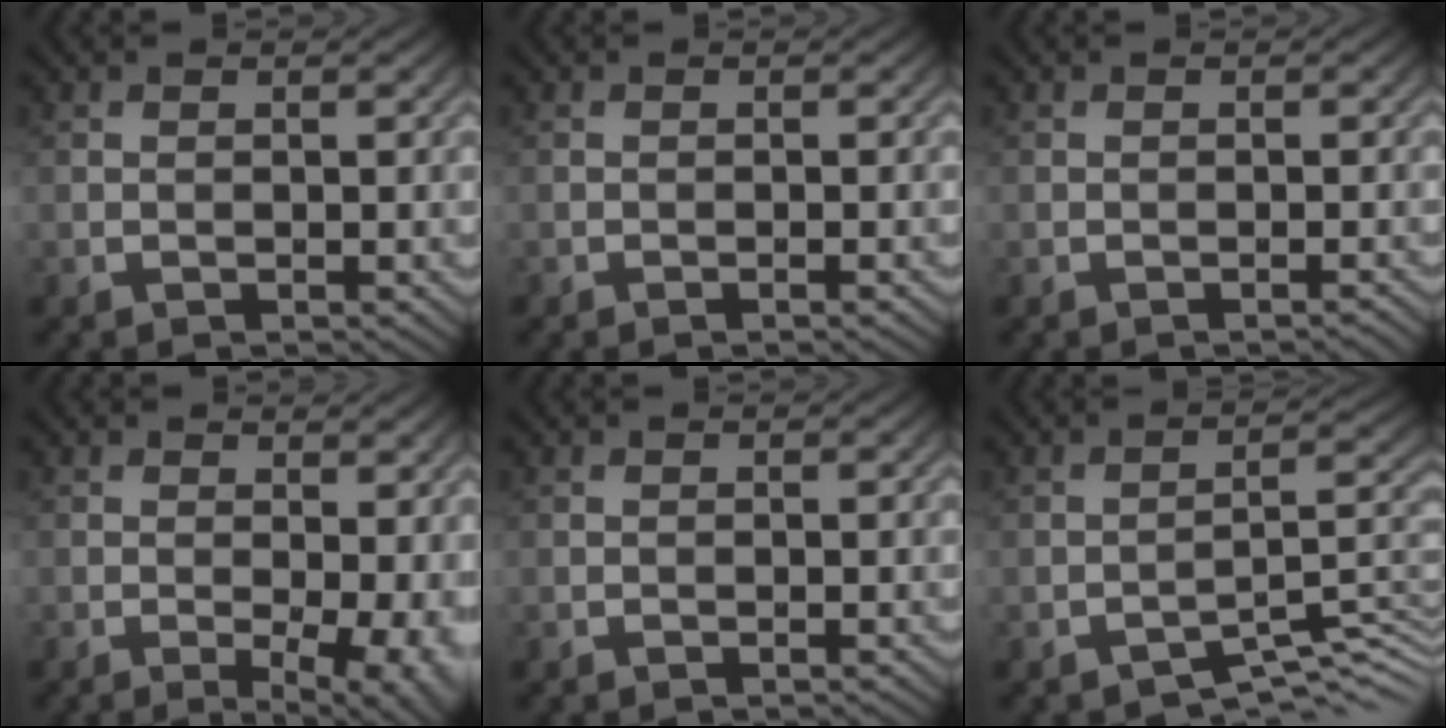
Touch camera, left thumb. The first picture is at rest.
{"total": 0.6, "force": [-0.5, 0.0, 0.4], "torque": [-0.004, 0.001, -0.009]}
{"total": 0.7, "force": [-0.6, 0.0, 0.4], "torque": [-0.005, 0.003, -0.012]}
{"total": 6.5, "force": [-1.1, 2.7, 5.9], "torque": [-0.075, -0.006, -0.010]}
{"total": 0.0}
{"total": 5.6, "force": [-4.0, 1.8, 3.5], "torque": [-0.041, 0.003, -0.065]}